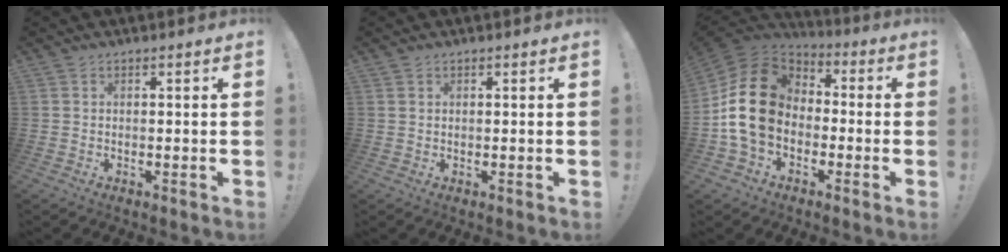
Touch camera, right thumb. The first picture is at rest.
{"total": 0.6, "force": [0.5, 0.2, 0.3], "torque": [-0.006, 0.000, 0.010]}
{"total": 19.3, "force": [-0.1, 14.7, 12.5], "torque": [-0.226, 0.025, 0.008]}